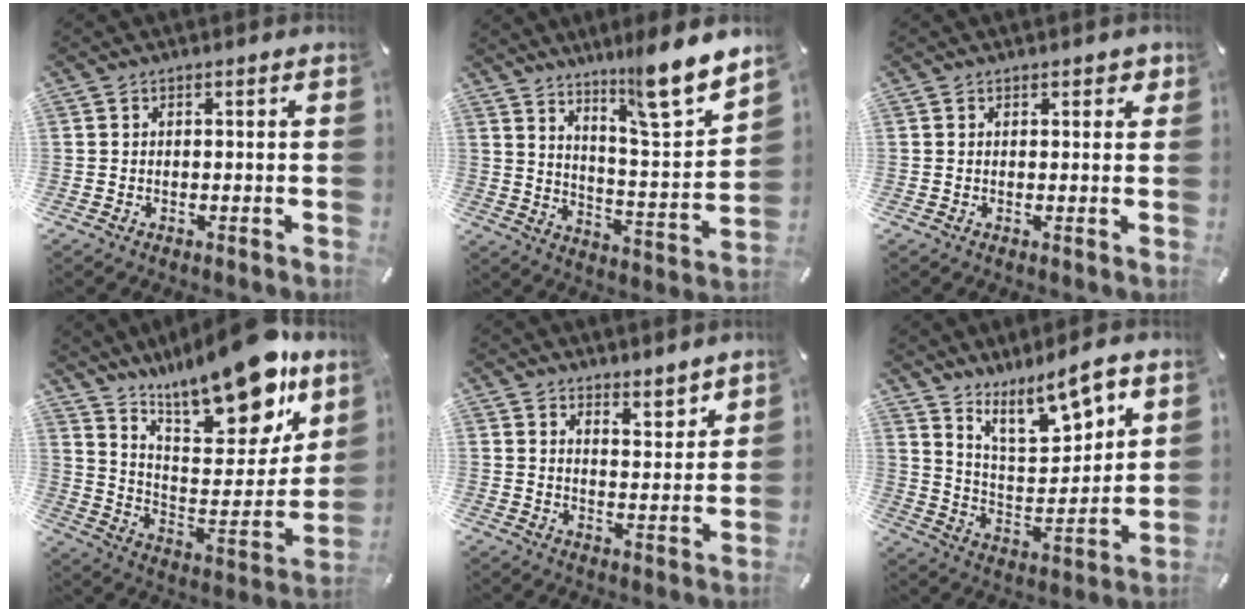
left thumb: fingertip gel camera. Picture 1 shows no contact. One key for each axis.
{"total": 13.4, "fx": 11.9, "fy": 0.3, "fz": 6.3, "tx": -0.085, "ty": -0.121, "tz": 0.188}
{"total": 1.6, "fx": 0.9, "fy": 0.9, "fz": 0.9, "tx": -0.011, "ty": 0.000, "tz": 0.014}
{"total": 22.3, "fx": 17.0, "fy": 7.7, "fz": 12.3, "tx": -0.181, "ty": -0.121, "tz": 0.285}
{"total": 5.4, "fx": 5.2, "fy": 1.7, "fz": 0.4, "tx": 0.006, "ty": -0.048, "tz": 0.091}
{"total": 13.7, "fx": 10.6, "fy": 5.2, "fz": 6.9, "tx": -0.113, "ty": -0.067, "tz": 0.189}